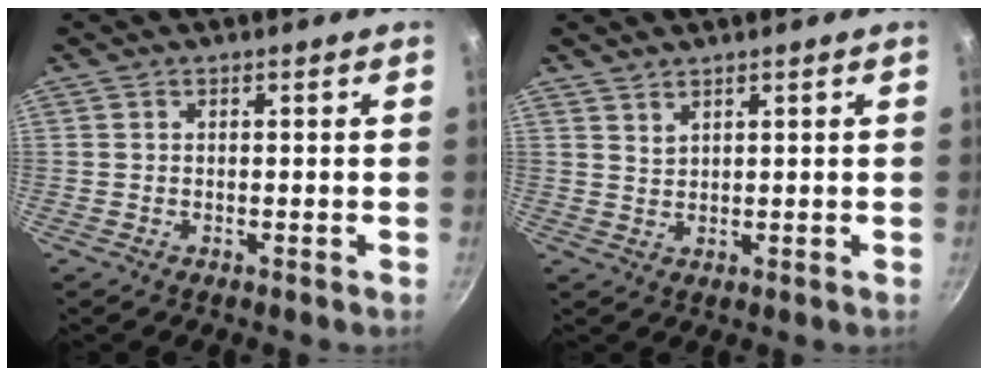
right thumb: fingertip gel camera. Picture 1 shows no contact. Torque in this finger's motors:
{"motor_torque": [-0.18, 0.20, -0.09, 0.24, 0.08]}